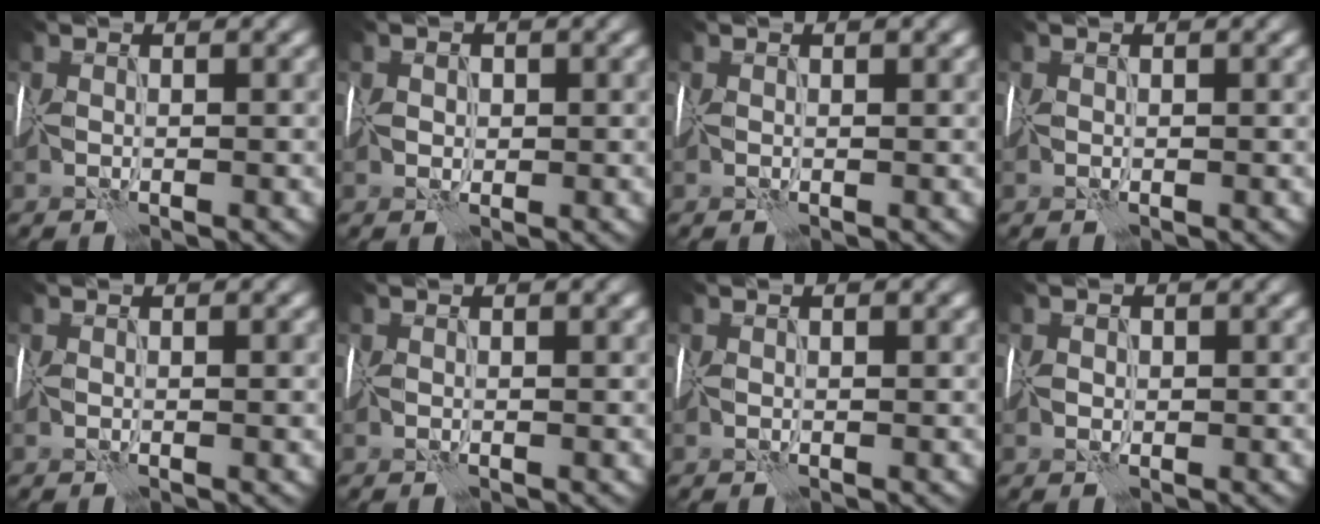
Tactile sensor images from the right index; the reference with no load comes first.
{"total": 1.2, "force": [0.3, 1.0, 0.5], "torque": [-0.009, 0.000, 0.003]}
{"total": 0.6, "force": [0.4, 0.2, 0.3], "torque": [-0.001, 0.002, 0.005]}
{"total": 0.0}
{"total": 0.8, "force": [0.2, 0.2, 0.7], "torque": [-0.010, -0.001, 0.004]}
{"total": 0.5, "force": [0.3, 0.2, 0.4], "torque": [-0.002, 0.001, 0.005]}
{"total": 0.6, "force": [0.3, 0.2, 0.5], "torque": [-0.003, 0.002, 0.004]}
{"total": 0.8, "force": [0.3, 0.7, 0.3], "torque": [-0.003, 0.001, 0.003]}